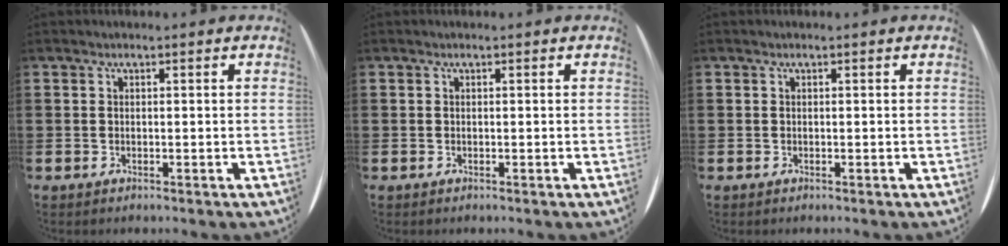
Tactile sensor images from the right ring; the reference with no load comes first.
{"total": 0.0}
{"total": 0.0}